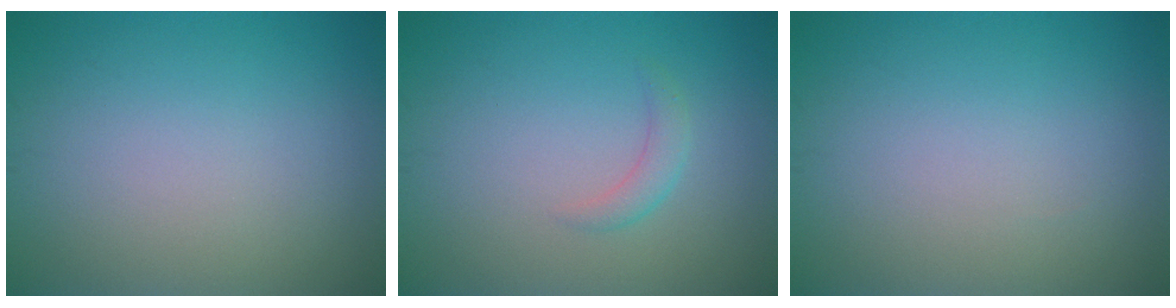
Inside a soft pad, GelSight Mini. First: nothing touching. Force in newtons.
{"total": 1.4, "press": 1.4, "slide": 0.0}
{"total": 0.0}